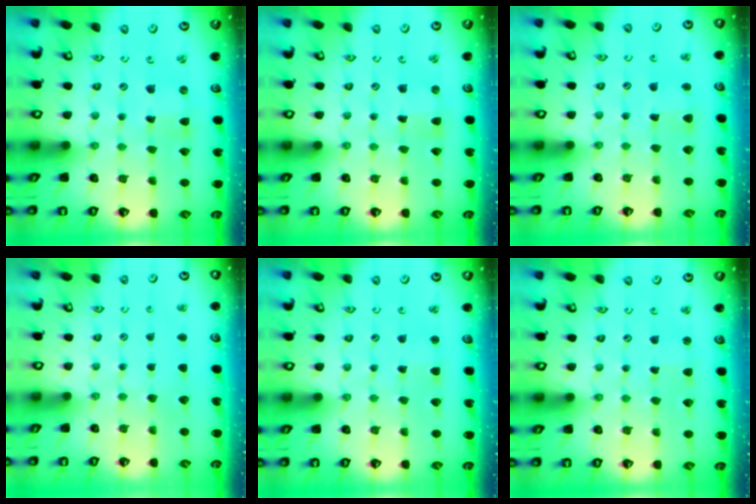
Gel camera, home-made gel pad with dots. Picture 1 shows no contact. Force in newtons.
{"total": 0.0}
{"total": 2.2, "press": 2.2, "slide": 0.2}
{"total": 0.0}
{"total": 2.1, "press": 2.0, "slide": 0.4}
{"total": 1.5, "press": 1.5, "slide": 0.1}